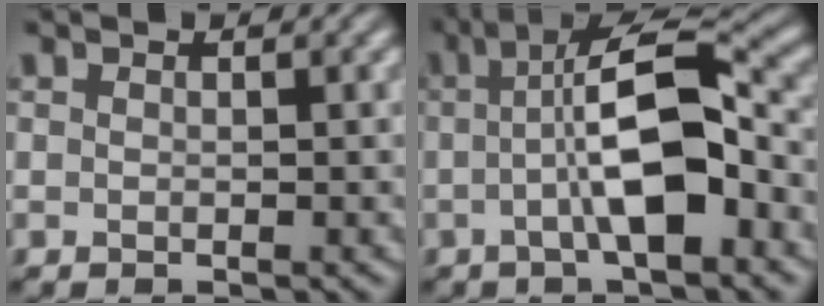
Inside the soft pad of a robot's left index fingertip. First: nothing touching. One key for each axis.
{"total": 8.8, "fx": -1.1, "fy": 2.6, "fz": 8.3, "tx": -0.137, "ty": 0.018, "tz": -0.024}